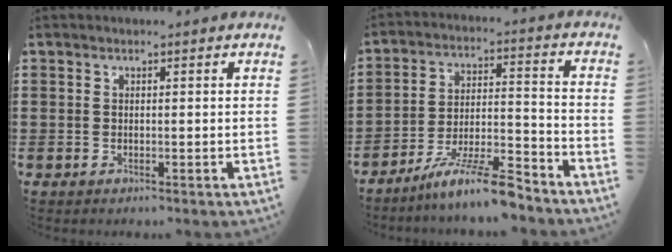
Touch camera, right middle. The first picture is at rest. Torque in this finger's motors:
{"motor_torque": [2.14, 0.00, 0.58, 0.19]}